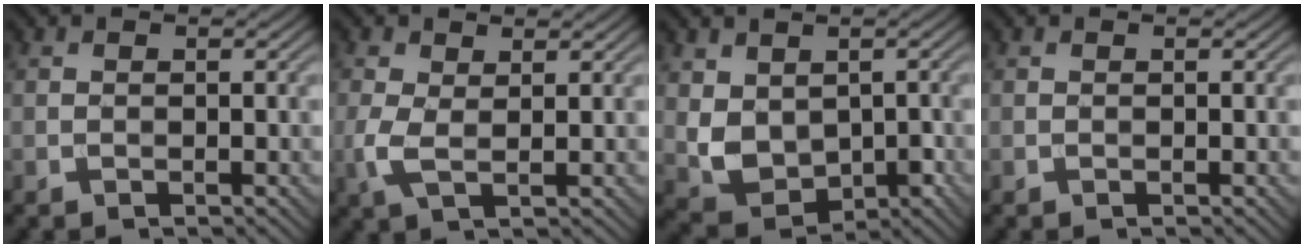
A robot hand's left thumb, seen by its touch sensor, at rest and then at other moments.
{"total": 3.7, "force": [0.5, 1.9, 3.1], "torque": [-0.089, 0.000, 0.008]}
{"total": 5.7, "force": [0.5, 4.3, 3.7], "torque": [-0.086, -0.018, 0.016]}
{"total": 0.0}